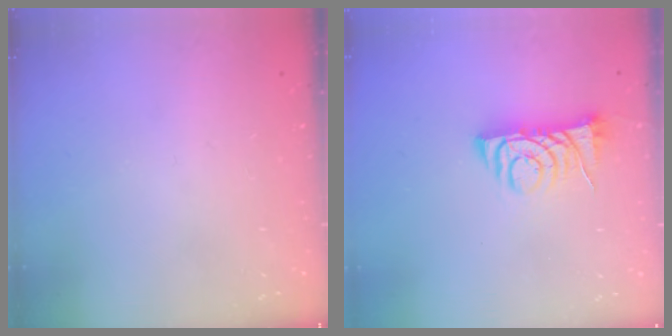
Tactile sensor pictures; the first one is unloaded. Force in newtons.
{"total": 7.2, "press": 7.2, "slide": 0.8}